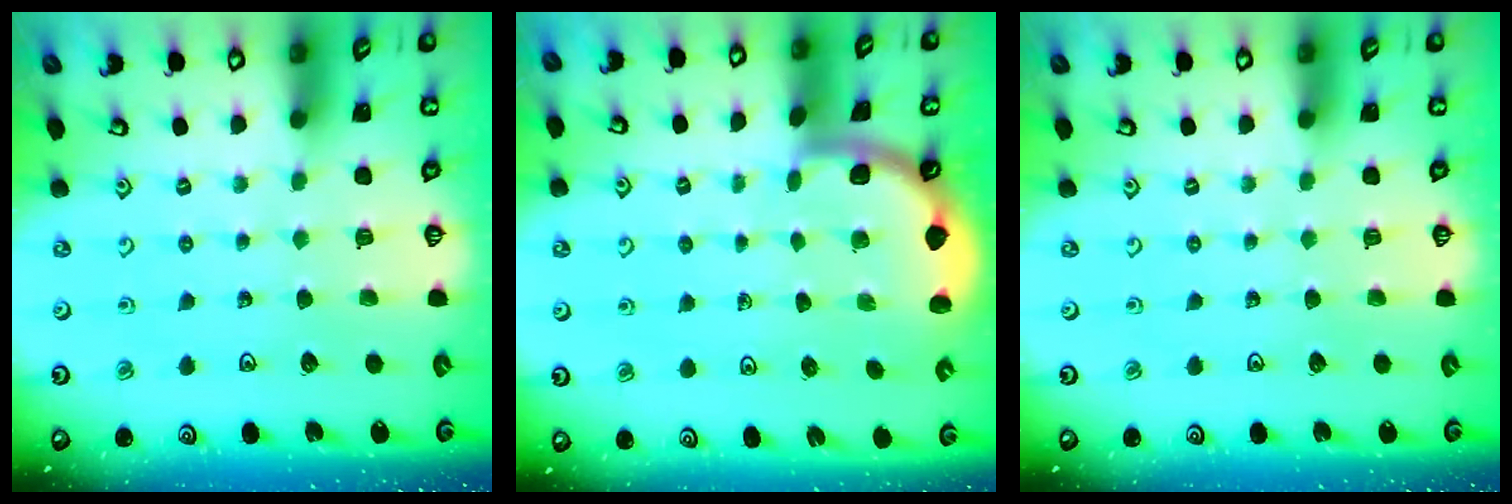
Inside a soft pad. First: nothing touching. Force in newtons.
{"total": 1.7, "press": 1.7, "slide": 0.1}
{"total": 0.0}